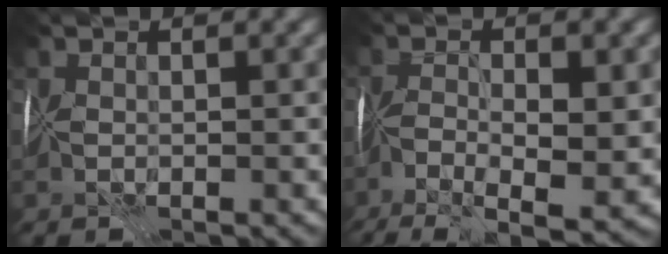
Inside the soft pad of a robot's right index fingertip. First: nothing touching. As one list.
[{"total": 8.1, "force": [-3.8, 2.2, 6.8], "torque": [-0.124, -0.017, -0.062]}]